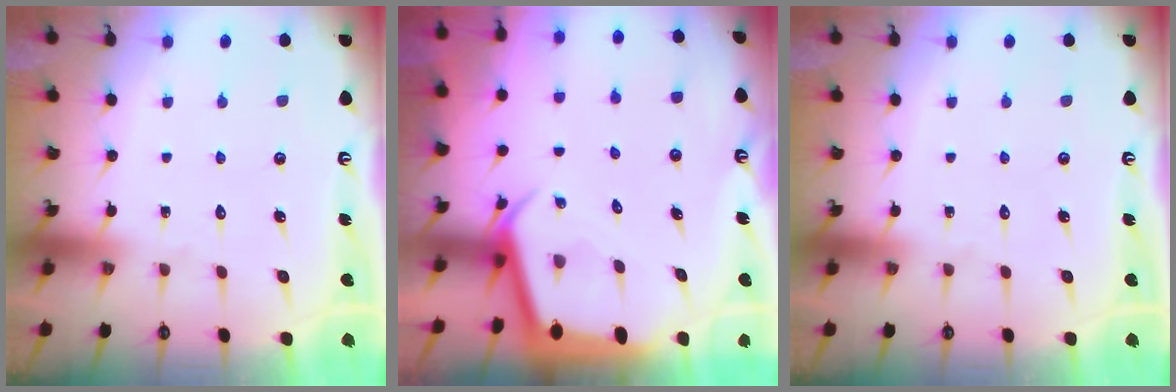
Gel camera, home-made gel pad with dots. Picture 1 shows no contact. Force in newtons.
{"total": 3.7, "press": 3.7, "slide": 0.2}
{"total": 0.0}